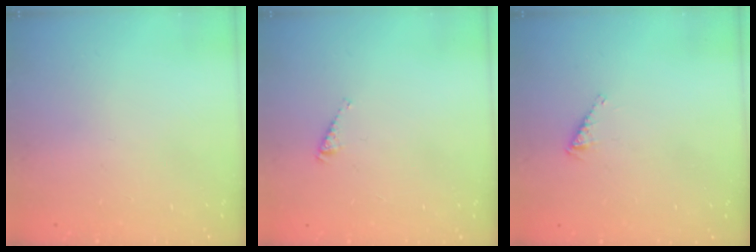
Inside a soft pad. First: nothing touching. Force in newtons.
{"total": 2.9, "press": 2.9, "slide": 0.4}
{"total": 2.7, "press": 2.6, "slide": 0.4}